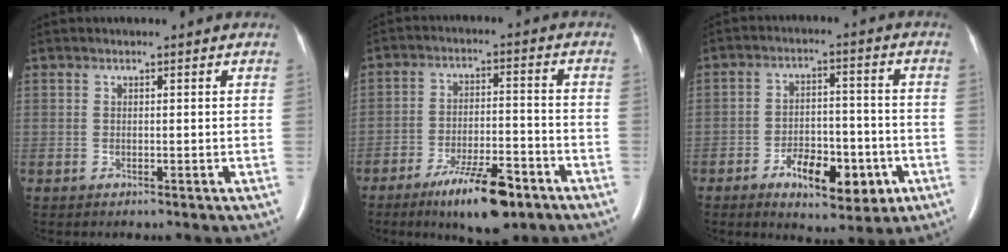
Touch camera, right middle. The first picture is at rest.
{"total": 10.8, "force": [-7.0, 2.8, 7.7], "torque": [-0.132, -0.006, -0.112]}
{"total": 10.0, "force": [-4.6, 4.5, 7.7], "torque": [-0.120, 0.009, -0.064]}